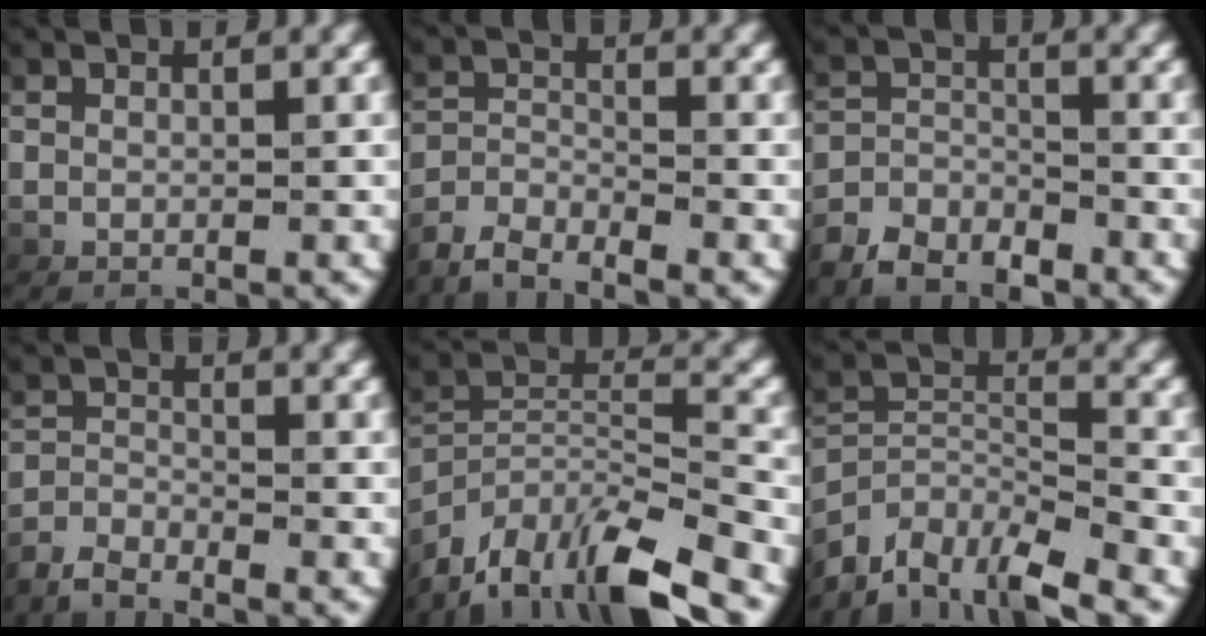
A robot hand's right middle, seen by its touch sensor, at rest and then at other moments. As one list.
[{"total": 3.4, "force": [-3.1, 0.8, 1.0], "torque": [-0.021, -0.004, -0.060]}, {"total": 3.8, "force": [-3.4, 1.3, 1.0], "torque": [-0.012, -0.001, -0.061]}, {"total": 2.9, "force": [-2.9, 0.1, 0.4], "torque": [-0.008, -0.005, -0.053]}, {"total": 11.1, "force": [-5.9, 5.9, 7.3], "torque": [-0.135, -0.032, -0.077]}, {"total": 9.0, "force": [-5.7, 4.9, 5.0], "torque": [-0.095, -0.034, -0.081]}]